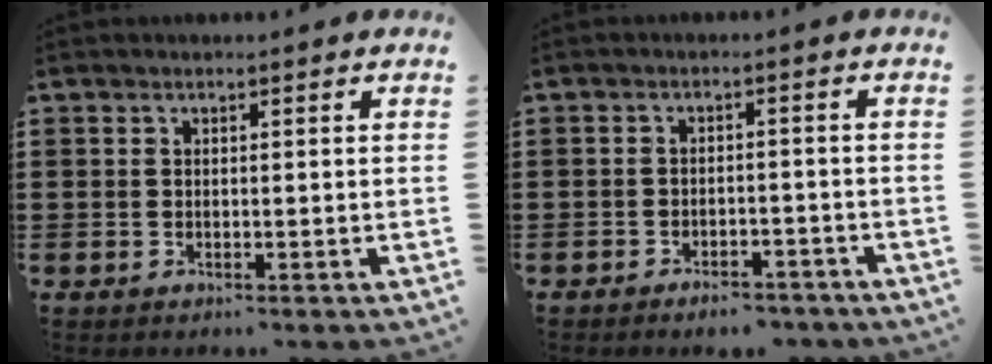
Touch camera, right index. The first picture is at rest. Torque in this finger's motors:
{"motor_torque": [-0.05, 0.14, 0.30, 0.05]}